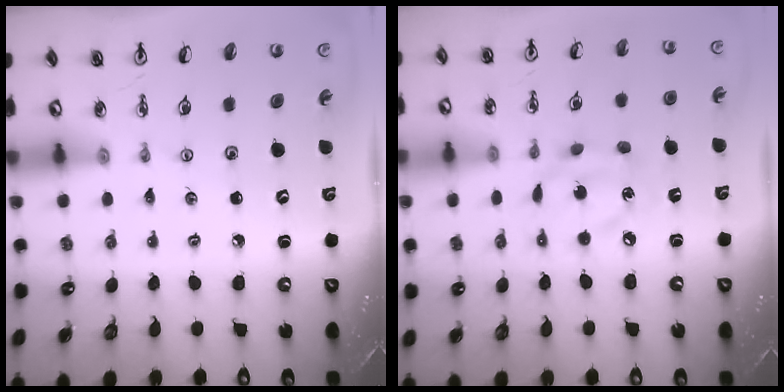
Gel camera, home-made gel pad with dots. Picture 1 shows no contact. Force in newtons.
{"total": 9.3, "press": 9.3, "slide": 0.5}